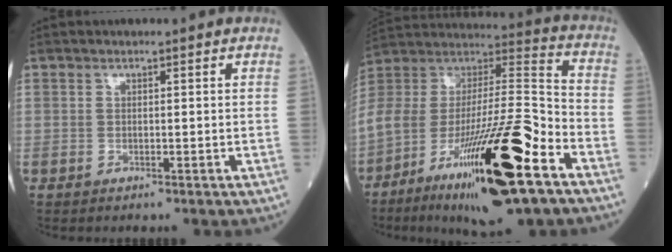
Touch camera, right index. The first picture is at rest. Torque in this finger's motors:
{"motor_torque": [2.14, 0.00, 1.05, 0.21]}